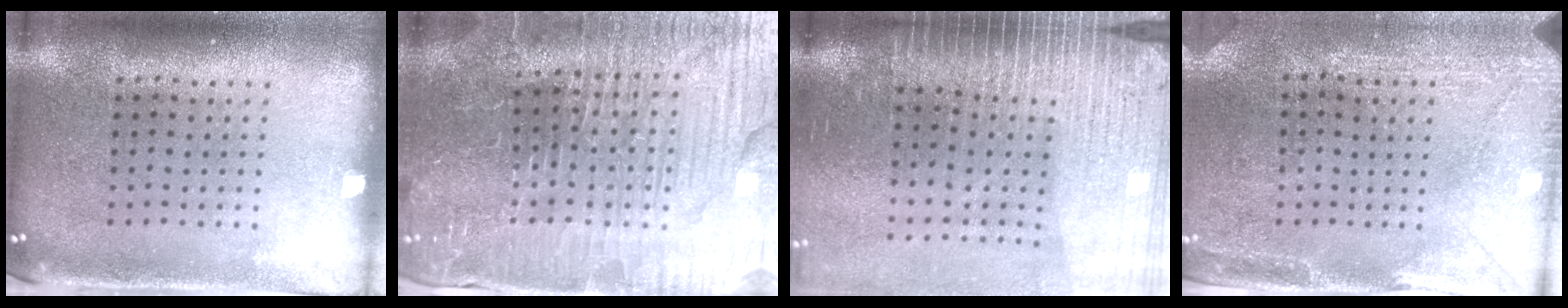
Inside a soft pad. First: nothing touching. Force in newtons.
{"total": 4.6, "press": 4.6, "slide": 0.9}
{"total": 3.7, "press": 3.2, "slide": 1.9}
{"total": 3.0, "press": 2.8, "slide": 1.0}